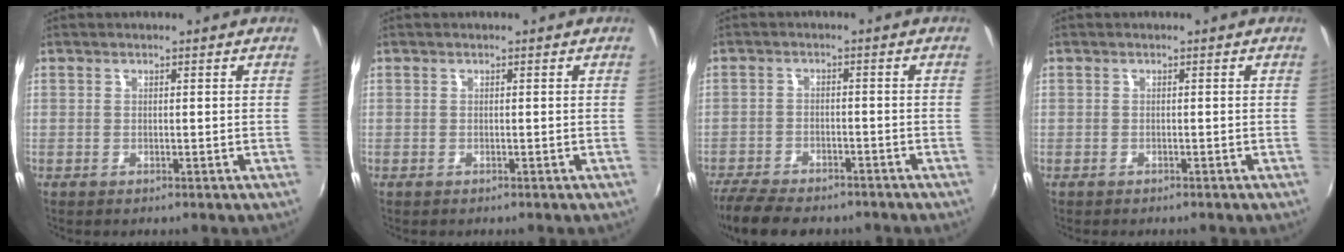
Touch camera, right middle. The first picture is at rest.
{"total": 0.0}
{"total": 12.7, "force": [-10.5, 4.2, 5.8], "torque": [-0.137, -0.032, -0.171]}
{"total": 1.0, "force": [-0.9, 0.4, 0.2], "torque": [-0.009, -0.001, -0.014]}